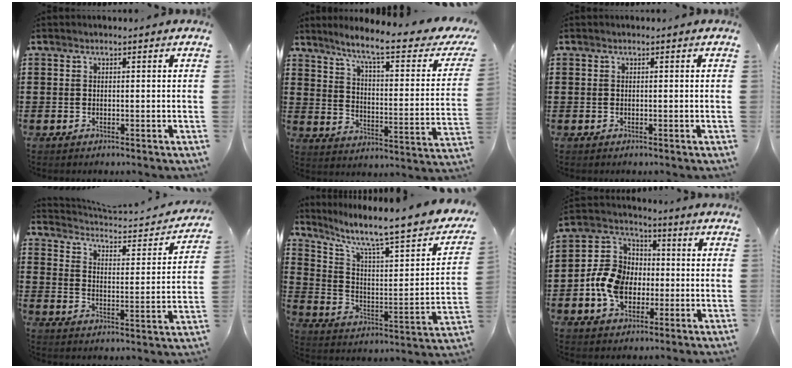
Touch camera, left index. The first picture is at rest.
{"total": 8.3, "force": [6.2, -0.2, 5.5], "torque": [-0.122, -0.045, 0.093]}
{"total": 0.0}
{"total": 2.6, "force": [2.5, 0.5, 0.8], "torque": [-0.036, -0.025, 0.031]}
{"total": 8.7, "force": [6.8, 0.9, 5.4], "torque": [-0.117, -0.055, 0.102]}
{"total": 9.5, "force": [-2.2, 7.5, 5.3], "torque": [-0.139, 0.022, -0.043]}